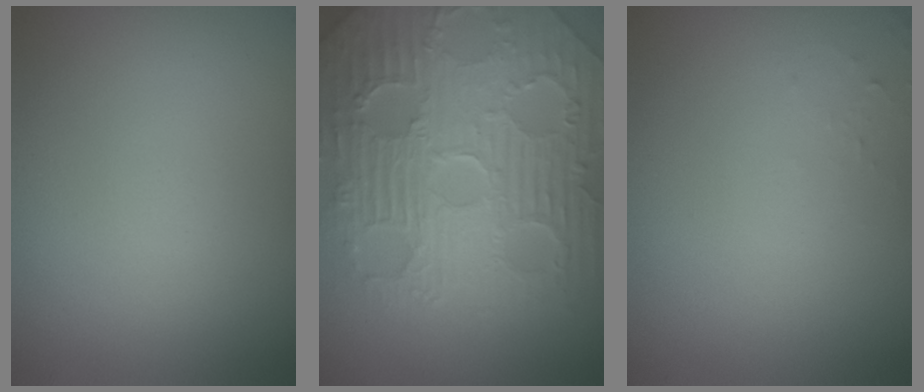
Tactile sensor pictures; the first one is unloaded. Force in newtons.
{"total": 11.2, "press": 7.4, "slide": 8.5}
{"total": 0.6, "press": 0.6, "slide": 0.1}